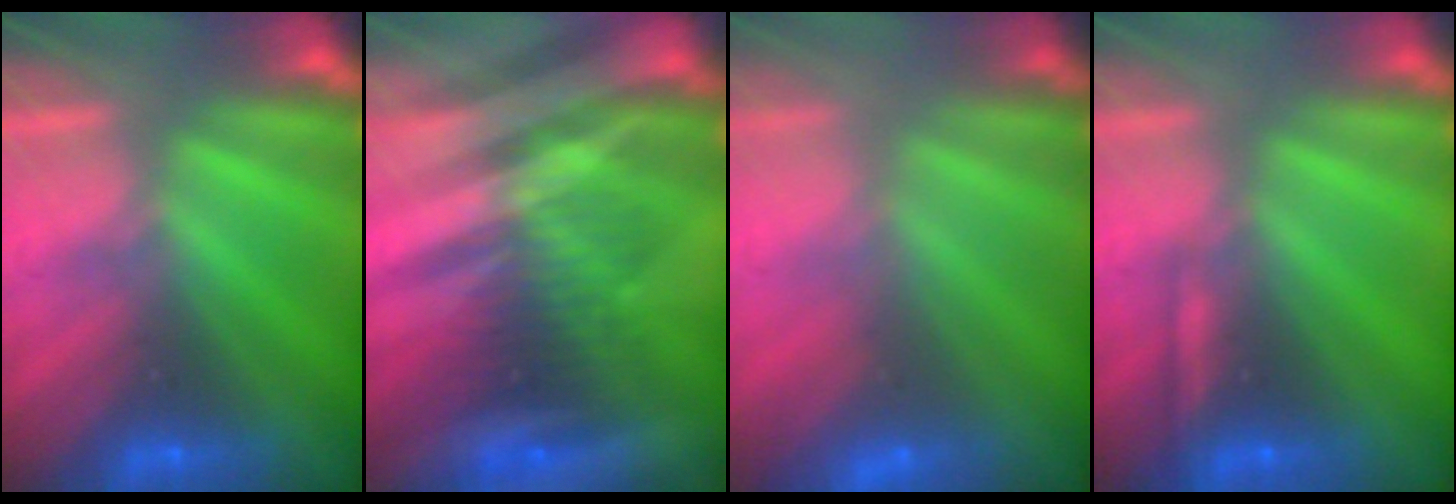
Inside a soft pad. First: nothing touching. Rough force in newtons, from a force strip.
{"total": 3.1}
{"total": 2.7}
{"total": 2.2}